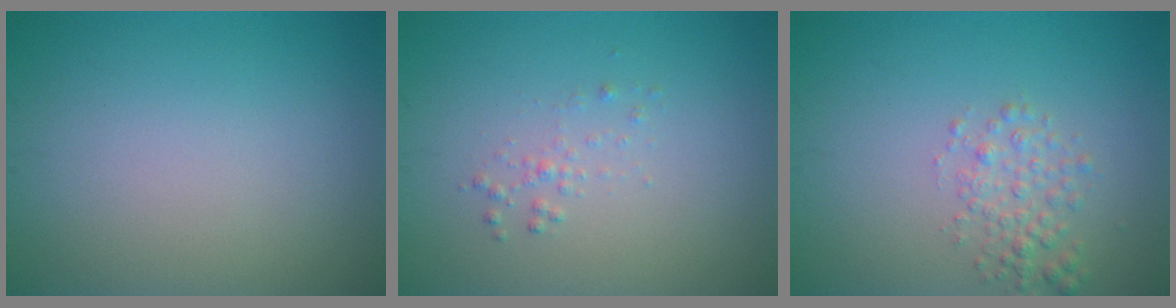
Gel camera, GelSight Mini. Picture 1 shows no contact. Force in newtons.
{"total": 0.9, "press": 0.9, "slide": 0.0}
{"total": 2.2, "press": 2.2, "slide": 0.1}